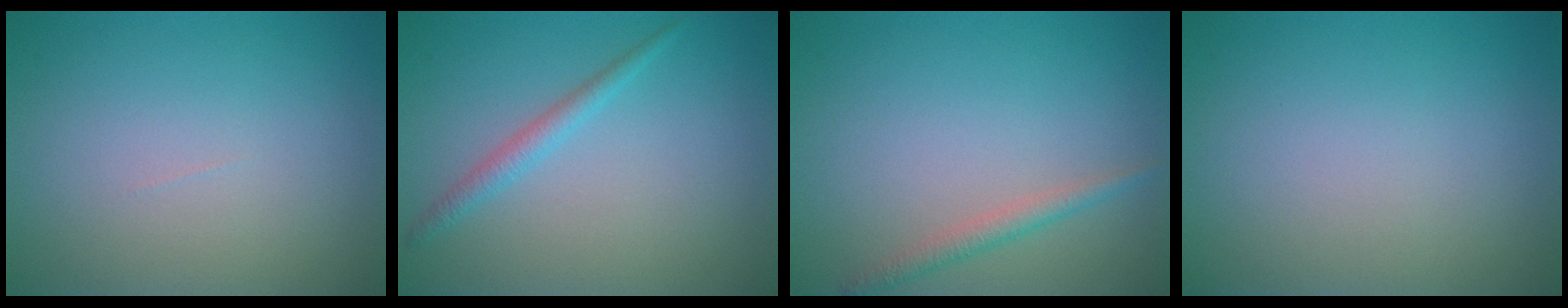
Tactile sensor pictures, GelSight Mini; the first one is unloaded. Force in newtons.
{"total": 1.6, "press": 1.6, "slide": 0.1}
{"total": 1.6, "press": 1.6, "slide": 0.1}
{"total": 0.0}